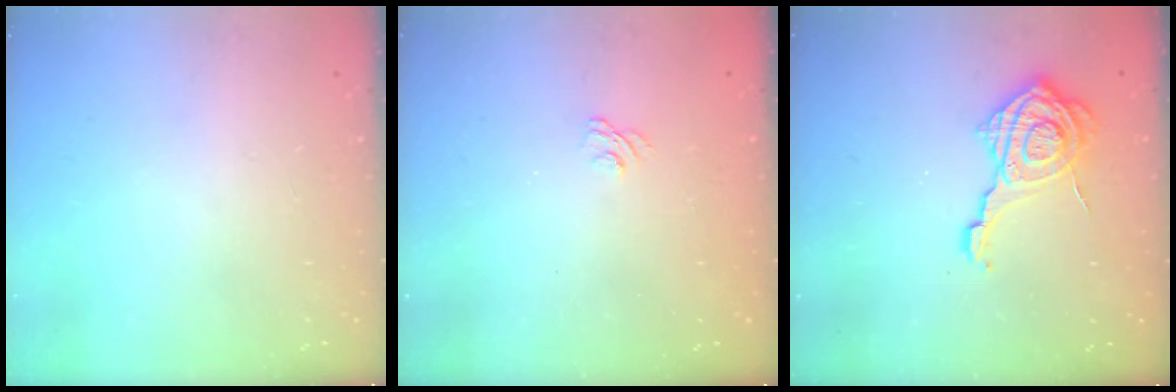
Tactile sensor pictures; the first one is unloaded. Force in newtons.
{"total": 1.6, "press": 1.0, "slide": 1.2}
{"total": 14.7, "press": 14.7, "slide": 0.8}